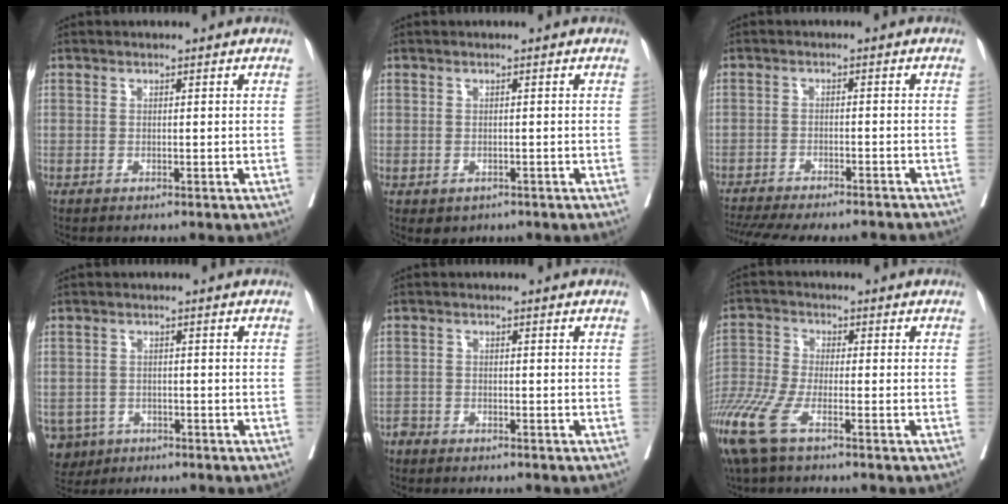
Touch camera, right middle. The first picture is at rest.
{"total": 2.0, "force": [-1.1, 1.5, 0.7], "torque": [-0.008, -0.001, -0.008]}
{"total": 16.9, "force": [-15.2, 2.9, 6.7], "torque": [-0.157, -0.023, -0.208]}
{"total": 5.5, "force": [-3.0, 4.5, 0.8], "torque": [-0.020, 0.004, -0.045]}
{"total": 3.5, "force": [-3.4, 1.1, 0.3], "torque": [0.000, -0.006, -0.059]}
{"total": 10.0, "force": [-6.6, 1.8, 7.3], "torque": [-0.169, -0.018, -0.133]}